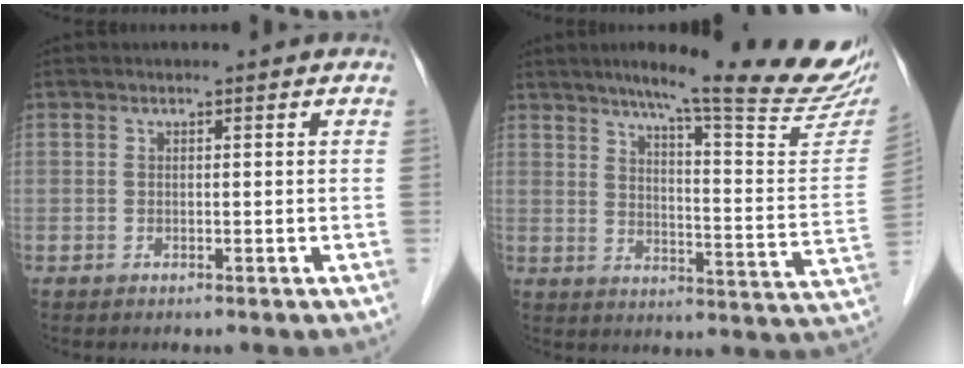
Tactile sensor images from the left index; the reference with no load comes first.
{"total": 23.9, "force": [19.7, 0.9, 13.6], "torque": [-0.185, -0.059, 0.248]}